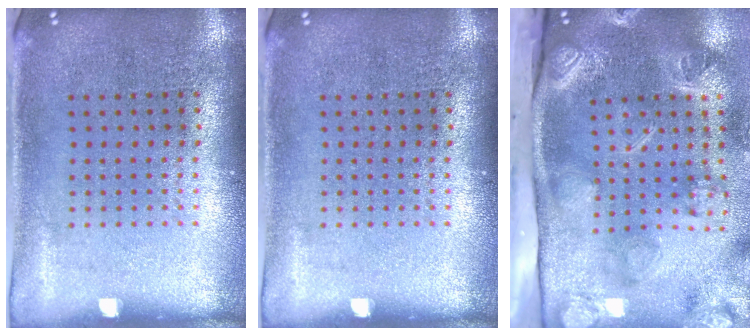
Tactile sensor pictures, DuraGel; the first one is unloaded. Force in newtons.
{"total": 0.0}
{"total": 4.7, "press": 3.2, "slide": 3.4}